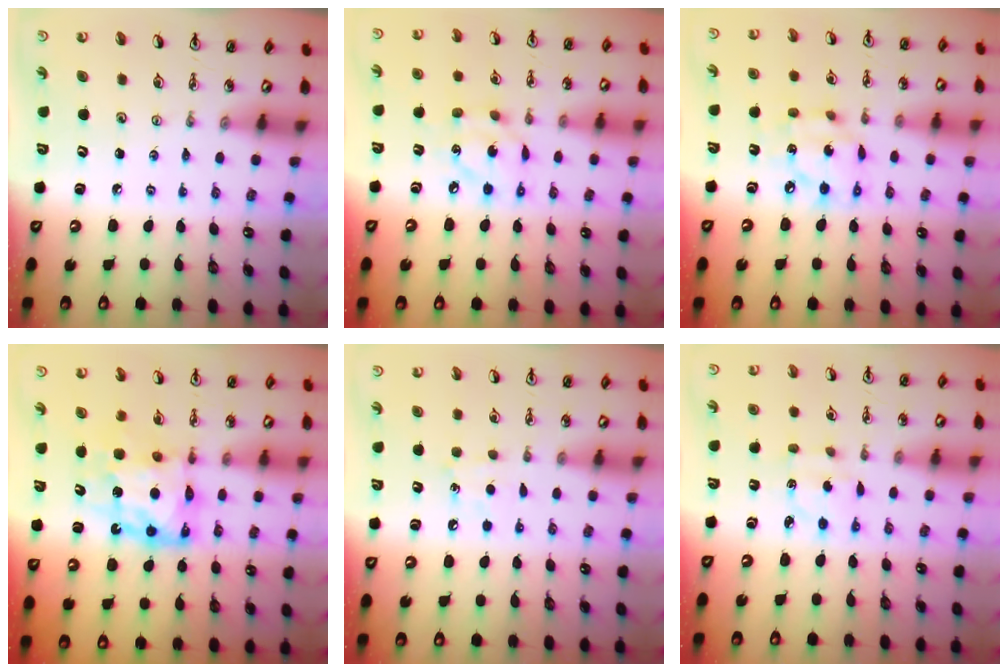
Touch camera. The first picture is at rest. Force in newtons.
{"total": 9.3, "press": 9.3, "slide": 0.4}
{"total": 11.8, "press": 11.7, "slide": 1.2}
{"total": 11.2, "press": 11.2, "slide": 0.6}
{"total": 6.7, "press": 6.7, "slide": 0.8}
{"total": 2.4, "press": 2.3, "slide": 0.5}